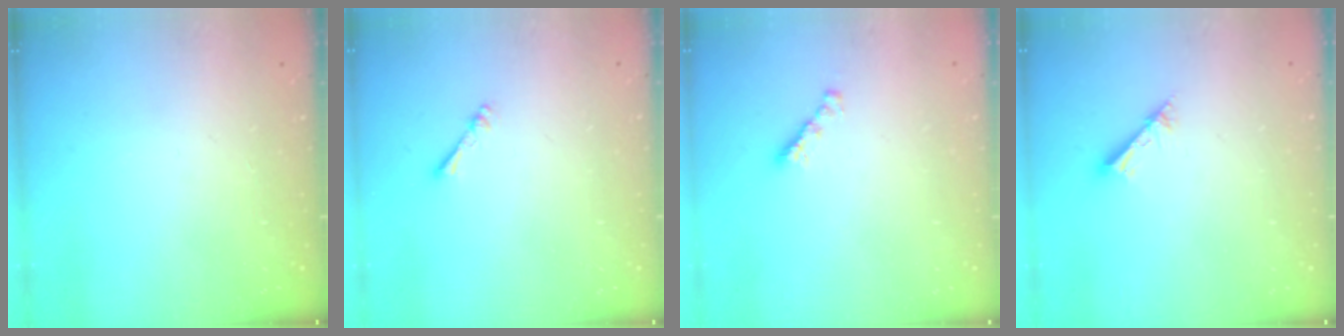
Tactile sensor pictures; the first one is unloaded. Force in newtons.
{"total": 1.1, "press": 1.1, "slide": 0.2}
{"total": 2.5, "press": 2.5, "slide": 0.5}
{"total": 2.6, "press": 2.6, "slide": 0.2}